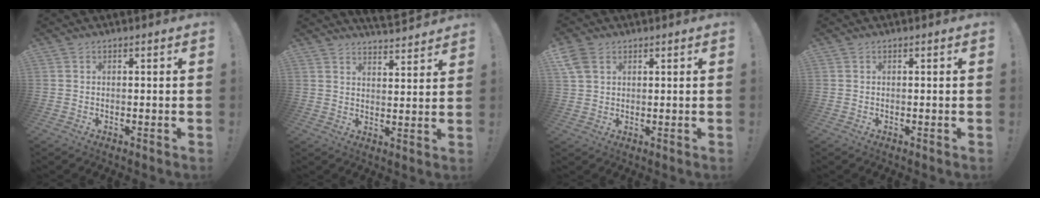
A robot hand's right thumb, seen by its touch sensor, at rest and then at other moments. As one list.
[{"total": 5.3, "force": [5.0, 0.9, 1.4], "torque": [-0.012, -0.045, 0.088]}, {"total": 5.6, "force": [2.8, 3.9, 2.9], "torque": [-0.062, -0.006, 0.058]}, {"total": 0.0}]